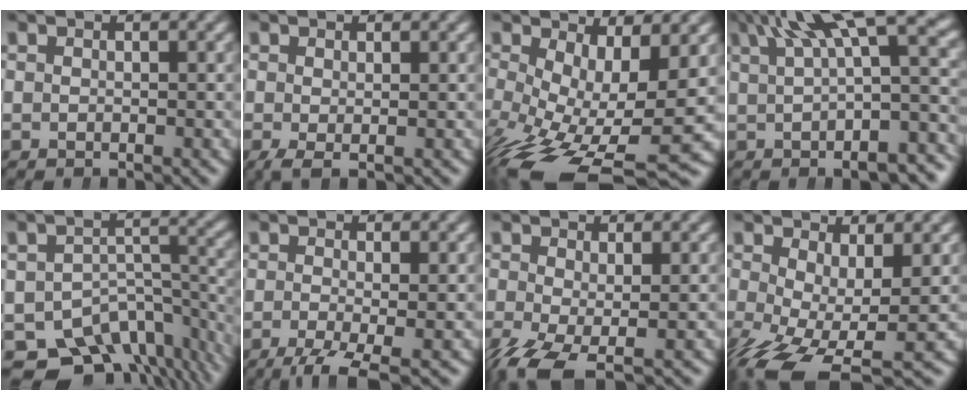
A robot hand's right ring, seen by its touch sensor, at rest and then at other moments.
{"total": 1.1, "force": [-0.4, 0.0, 1.0], "torque": [-0.020, -0.015, 0.000]}
{"total": 10.7, "force": [-4.3, 5.2, 8.3], "torque": [-0.160, -0.072, -0.027]}
{"total": 7.8, "force": [1.7, 2.2, 7.3], "torque": [-0.087, 0.019, 0.028]}
{"total": 13.5, "force": [-9.4, 7.8, 5.8], "torque": [-0.071, -0.035, -0.137]}
{"total": 4.5, "force": [-3.0, 1.7, 3.0], "torque": [-0.057, -0.025, -0.038]}
{"total": 4.2, "force": [-2.5, 1.8, 2.9], "torque": [-0.077, -0.042, -0.021]}
{"total": 6.7, "force": [-4.0, 3.0, 4.4], "torque": [-0.104, -0.062, -0.034]}